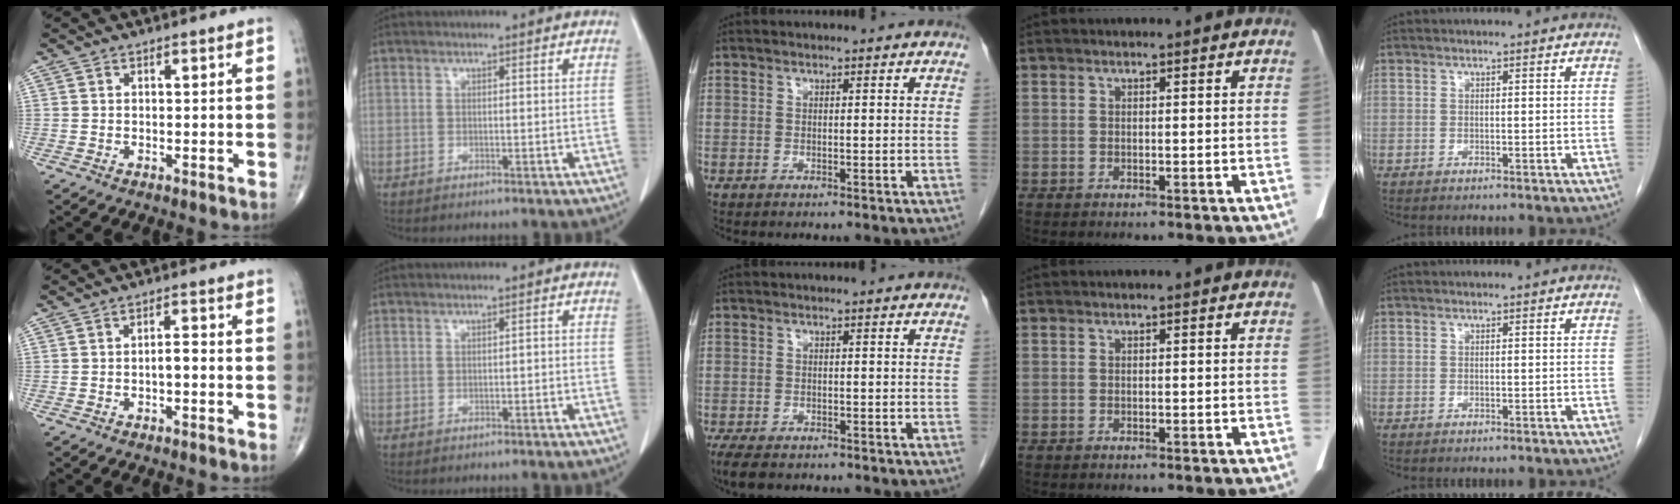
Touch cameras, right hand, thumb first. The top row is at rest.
{"thumb": {"total": 2.3, "force": [-0.6, 0.9, 2.0], "torque": [-0.028, 0.010, -0.011]}, "index": {"total": 0.7, "force": [-0.3, 0.2, 0.5], "torque": [-0.012, 0.001, -0.002]}, "middle": {"total": 5.0, "force": [-3.8, 1.9, 2.5], "torque": [-0.048, -0.014, -0.059]}}